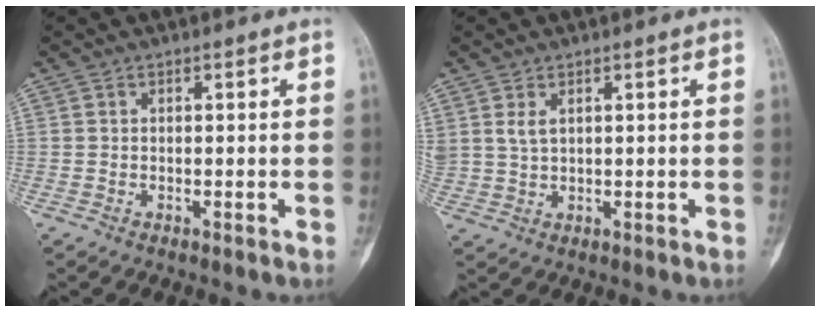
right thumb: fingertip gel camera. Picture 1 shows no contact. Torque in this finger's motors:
{"motor_torque": [-0.83, 0.93, 0.52, 0.09, 0.02]}